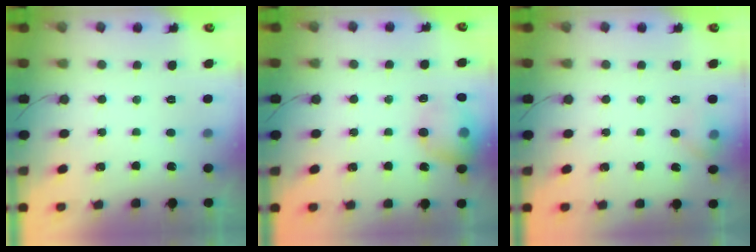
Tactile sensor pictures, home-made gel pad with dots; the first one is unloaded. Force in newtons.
{"total": 14.5, "press": 14.4, "slide": 1.9}
{"total": 5.9, "press": 5.7, "slide": 1.5}